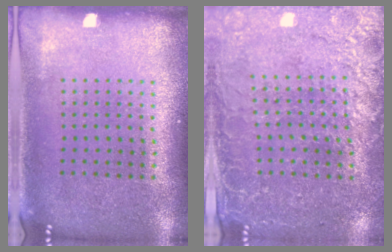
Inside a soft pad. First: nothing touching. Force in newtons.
{"total": 3.1, "press": 2.9, "slide": 0.9}